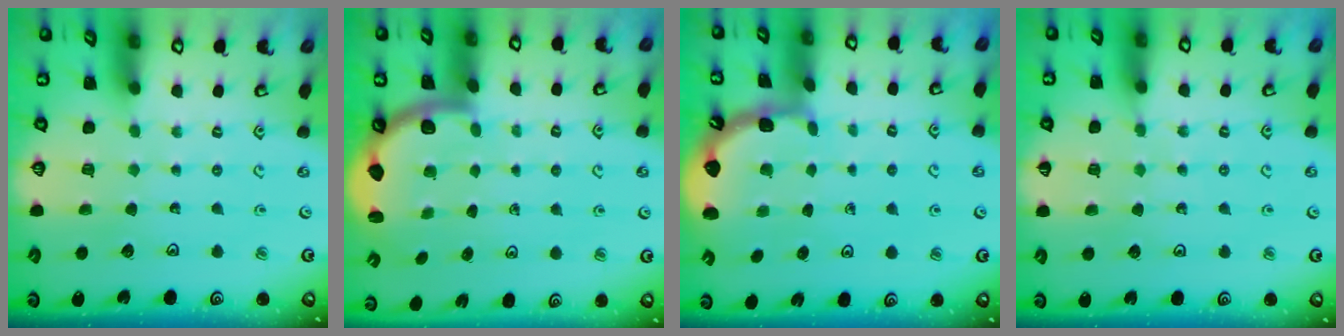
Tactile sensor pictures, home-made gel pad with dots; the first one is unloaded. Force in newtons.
{"total": 2.5, "press": 2.4, "slide": 0.7}
{"total": 1.9, "press": 1.9, "slide": 0.2}
{"total": 4.7, "press": 4.6, "slide": 0.7}